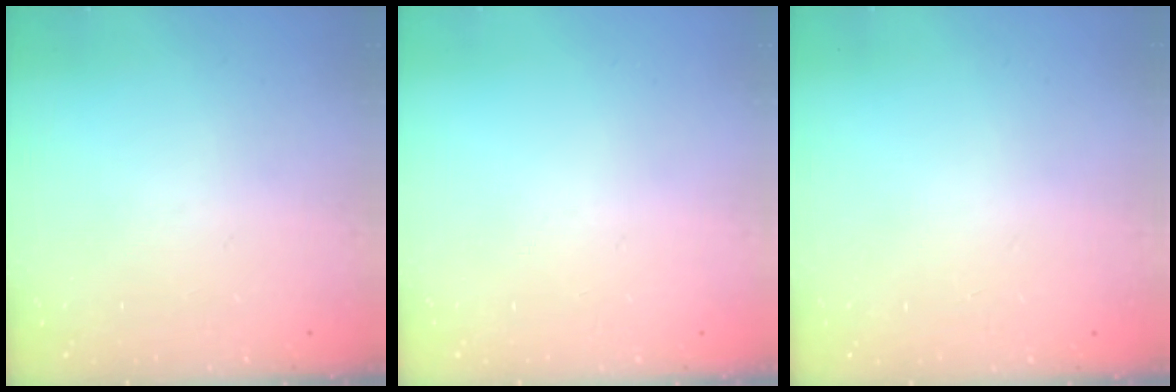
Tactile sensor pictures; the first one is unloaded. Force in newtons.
{"total": 0.0}
{"total": 2.4, "press": 2.4, "slide": 0.2}